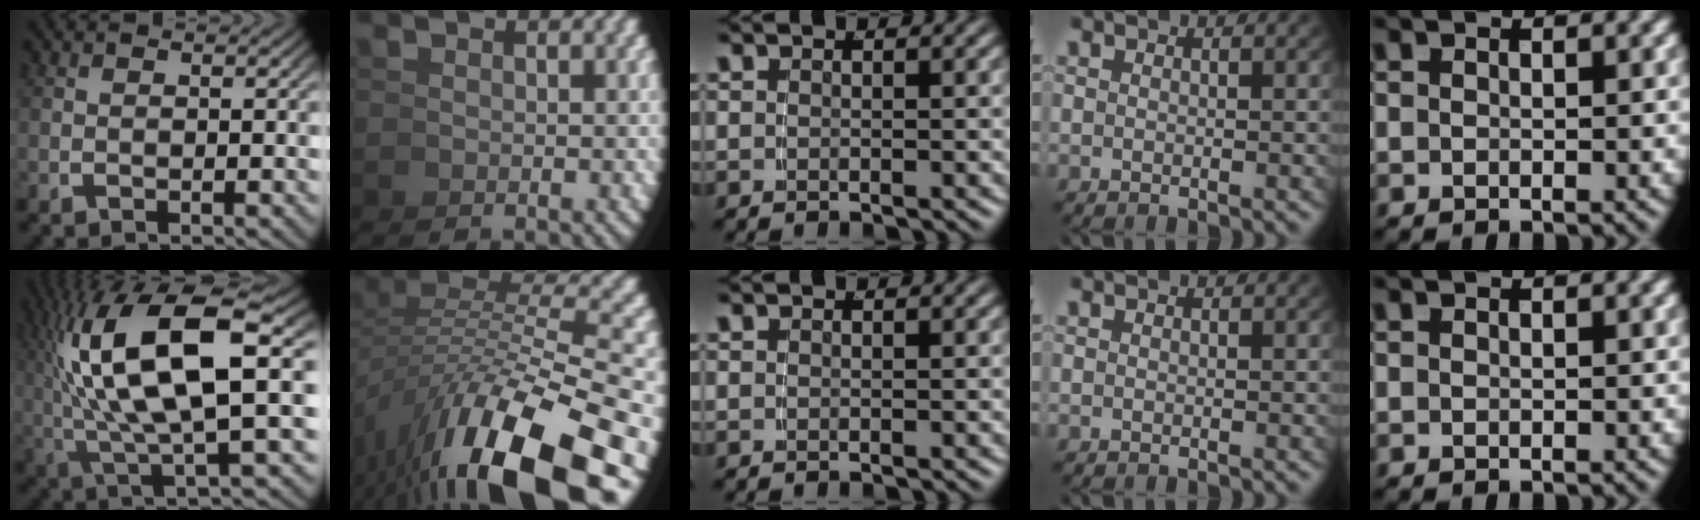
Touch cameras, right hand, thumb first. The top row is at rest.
{"thumb": {"total": 14.9, "force": [1.7, 6.9, 13.1], "torque": [-0.252, -0.013, 0.039]}, "index": {"total": 13.6, "force": [-4.3, 6.8, 10.9], "torque": [-0.180, -0.025, -0.042]}}